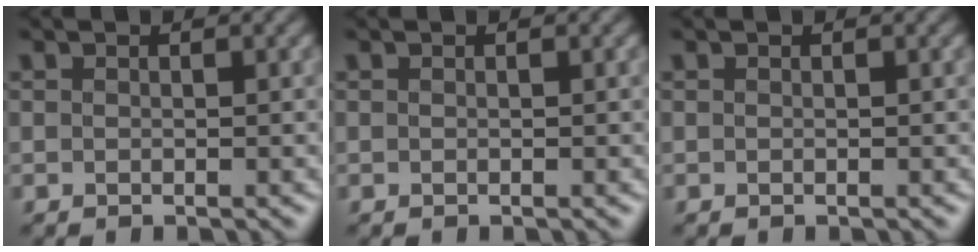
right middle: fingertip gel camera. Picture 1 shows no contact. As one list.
[{"total": 0.0}, {"total": 0.0}]